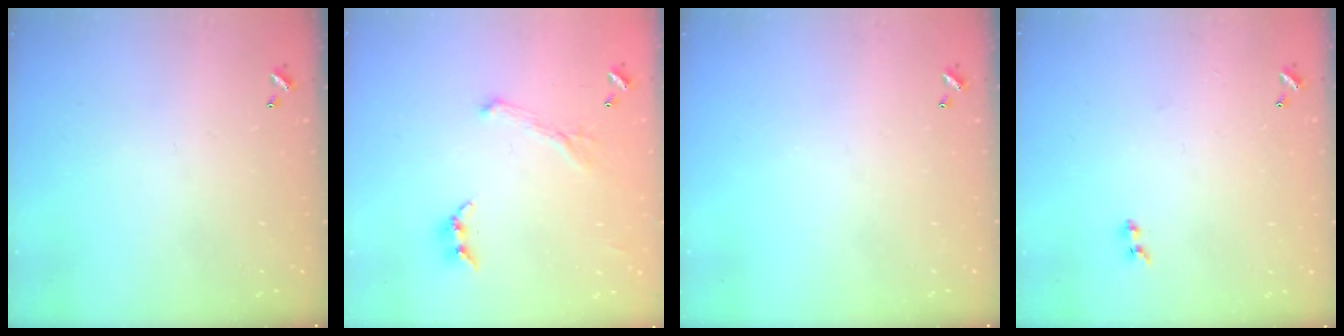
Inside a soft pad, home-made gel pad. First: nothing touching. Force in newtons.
{"total": 2.1, "press": 2.0, "slide": 0.7}
{"total": 0.0}
{"total": 1.1, "press": 0.9, "slide": 0.6}